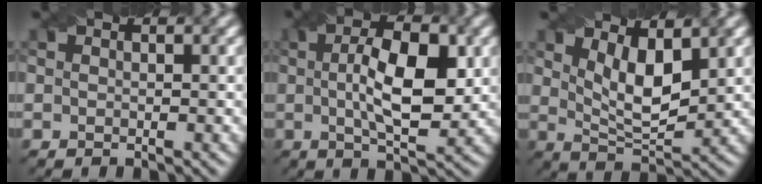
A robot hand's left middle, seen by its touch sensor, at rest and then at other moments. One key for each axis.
{"total": 7.6, "fx": 0.9, "fy": 2.7, "fz": 7.1, "tx": -0.118, "ty": 0.006, "tz": 0.012}
{"total": 5.0, "fx": 2.0, "fy": 1.8, "fz": 4.1, "tx": -0.080, "ty": -0.012, "tz": 0.040}